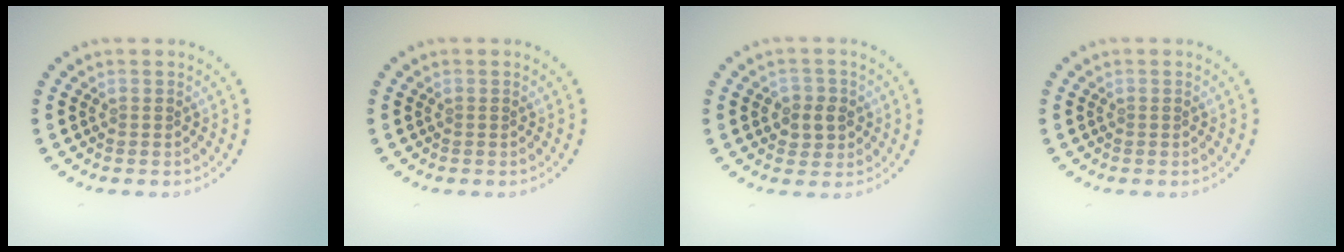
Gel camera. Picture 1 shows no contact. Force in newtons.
{"total": 0.0}
{"total": 2.3, "press": 2.2, "slide": 0.7}
{"total": 0.0}